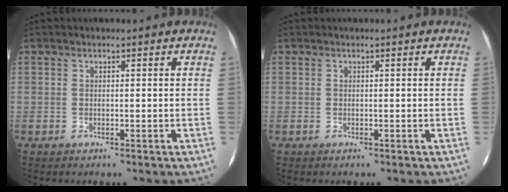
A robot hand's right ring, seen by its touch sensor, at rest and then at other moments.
{"total": 0.0}